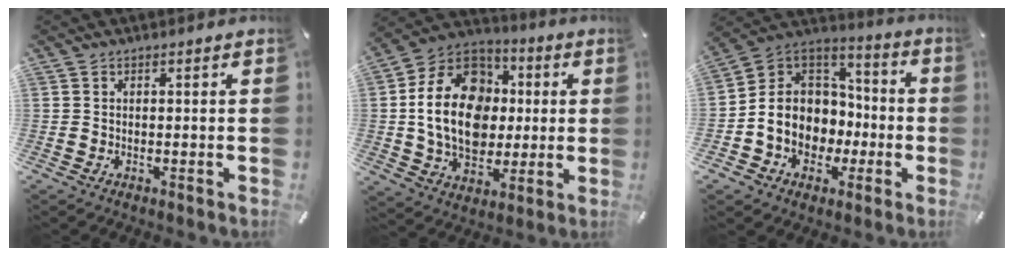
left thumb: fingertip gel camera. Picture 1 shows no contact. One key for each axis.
{"total": 20.3, "fx": 0.1, "fy": 15.8, "fz": 12.7, "tx": -0.257, "ty": 0.013, "tz": 0.003}
{"total": 12.0, "fx": -3.0, "fy": 11.0, "fz": 3.8, "tx": -0.099, "ty": 0.000, "tz": -0.051}